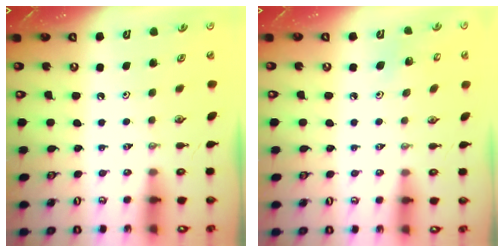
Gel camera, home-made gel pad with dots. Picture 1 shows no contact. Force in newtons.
{"total": 4.3, "press": 4.3, "slide": 0.3}